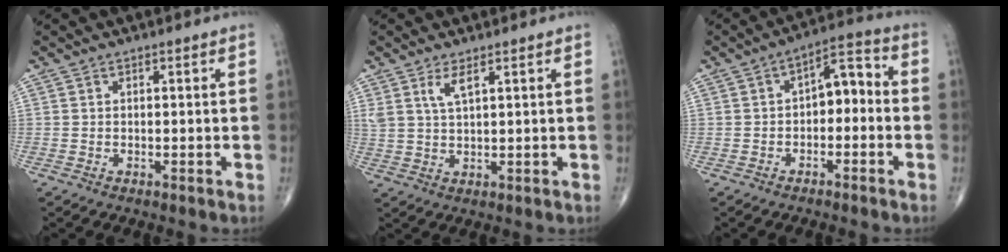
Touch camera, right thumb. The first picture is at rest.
{"total": 3.6, "force": [2.0, 0.9, 2.9], "torque": [-0.062, -0.011, 0.045]}
{"total": 7.4, "force": [-0.7, 4.1, 6.1], "torque": [-0.064, 0.037, -0.026]}